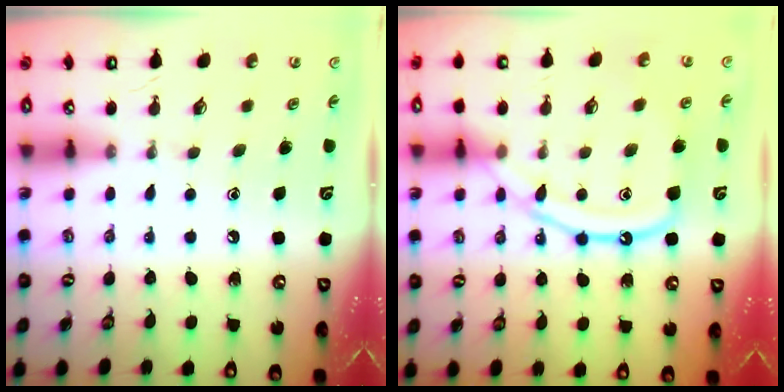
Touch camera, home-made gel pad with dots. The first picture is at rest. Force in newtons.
{"total": 12.0, "press": 11.9, "slide": 1.3}